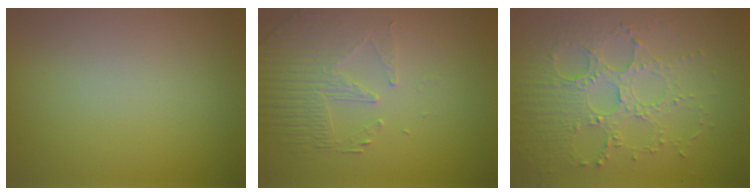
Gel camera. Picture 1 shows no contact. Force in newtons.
{"total": 2.5, "press": 2.2, "slide": 1.2}
{"total": 5.4, "press": 3.8, "slide": 3.8}